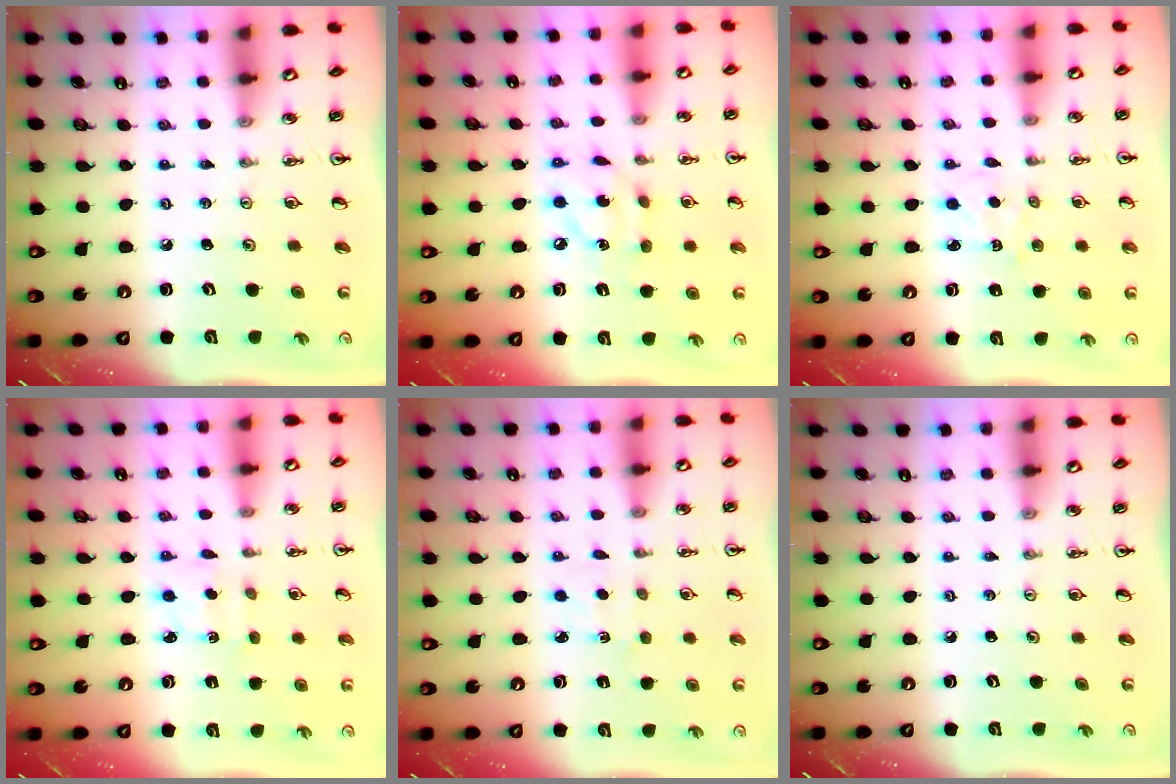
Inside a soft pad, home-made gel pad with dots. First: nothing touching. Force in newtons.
{"total": 8.9, "press": 8.9, "slide": 0.5}
{"total": 3.6, "press": 3.6, "slide": 0.5}
{"total": 1.8, "press": 1.7, "slide": 0.7}
{"total": 1.6, "press": 1.6, "slide": 0.3}
{"total": 0.0}